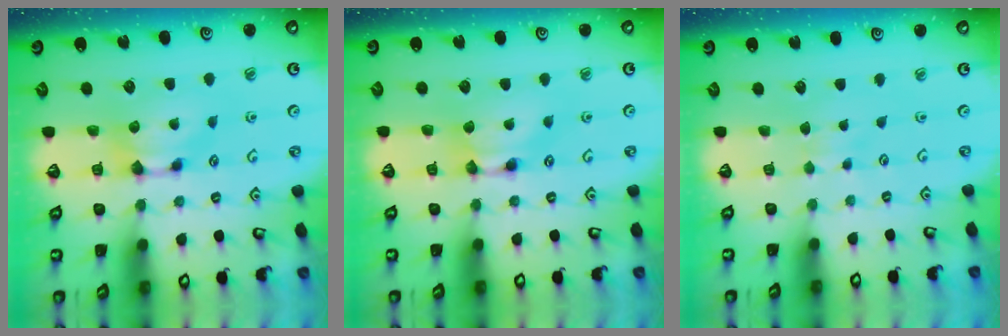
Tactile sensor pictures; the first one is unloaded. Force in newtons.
{"total": 1.8, "press": 1.7, "slide": 0.1}
{"total": 2.8, "press": 2.7, "slide": 0.4}